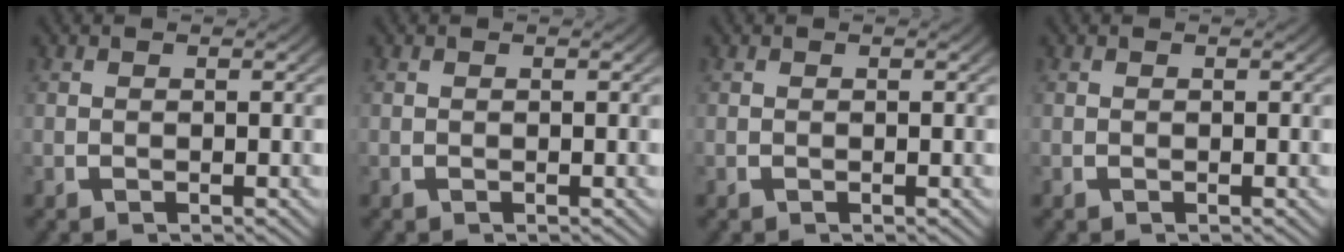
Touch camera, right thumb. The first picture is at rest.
{"total": 0.0}
{"total": 0.0}
{"total": 0.0}